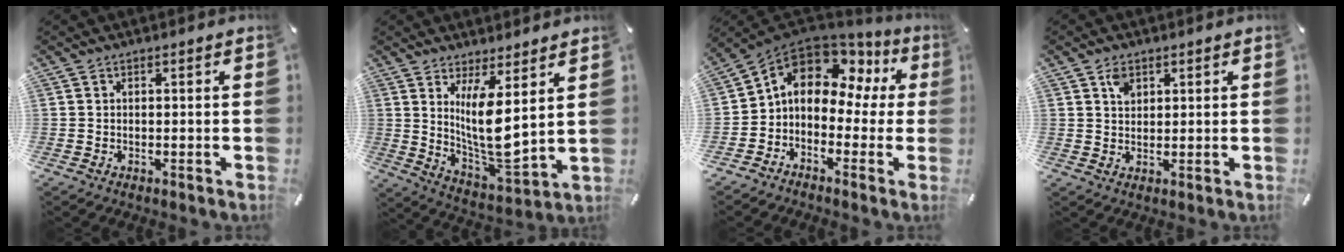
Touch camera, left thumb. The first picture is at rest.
{"total": 12.3, "force": [4.9, 3.8, 10.7], "torque": [-0.211, -0.051, 0.086]}
{"total": 10.3, "force": [3.9, 7.3, 6.1], "torque": [-0.121, -0.017, 0.074]}
{"total": 3.1, "force": [1.8, 2.2, 1.1], "torque": [-0.009, -0.004, 0.032]}